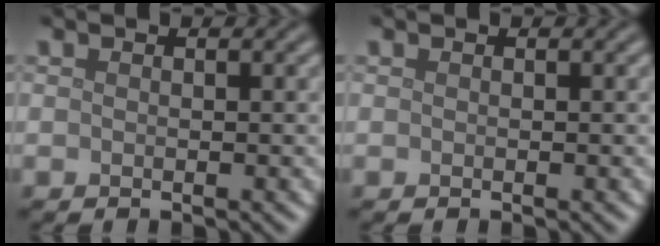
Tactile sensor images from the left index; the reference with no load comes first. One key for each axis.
{"total": 0.0}